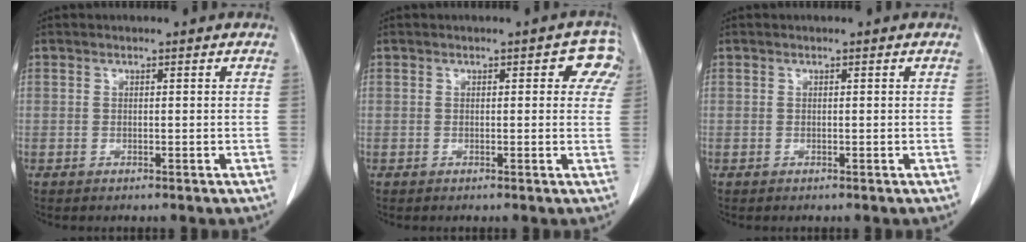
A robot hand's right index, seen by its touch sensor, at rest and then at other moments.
{"total": 3.7, "force": [1.5, 1.7, 2.9], "torque": [-0.013, 0.011, 0.005]}
{"total": 0.0}